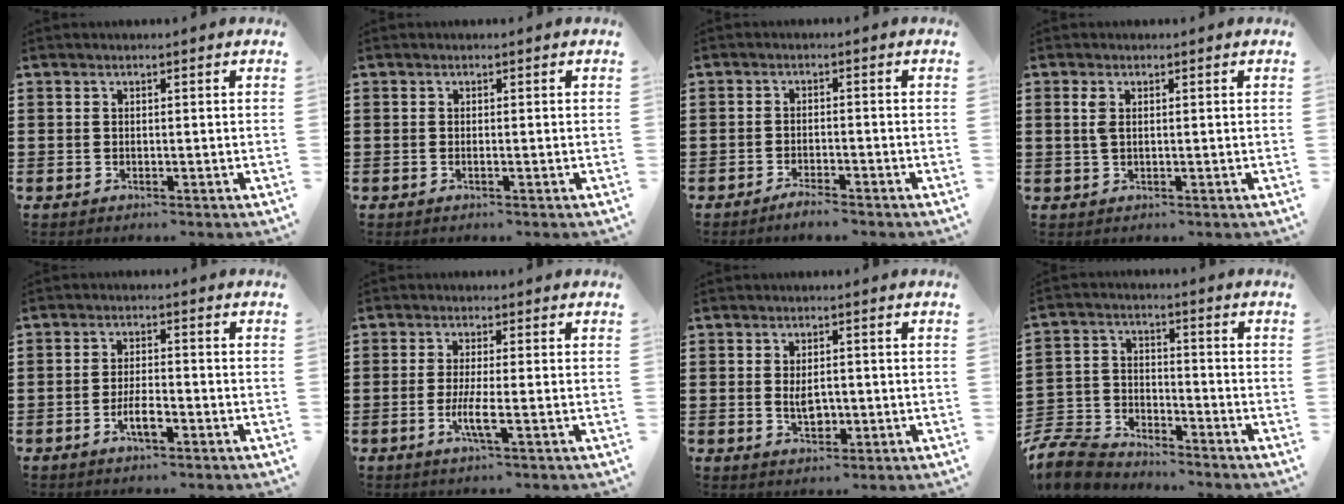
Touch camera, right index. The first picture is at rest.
{"total": 0.0}
{"total": 2.0, "force": [-1.9, 0.2, 0.6], "torque": [-0.014, 0.002, -0.036]}
{"total": 1.7, "force": [0.5, 0.6, 1.5], "torque": [-0.033, 0.003, 0.007]}
{"total": 4.2, "force": [-2.0, 1.5, 3.4], "torque": [-0.064, 0.004, -0.037]}
{"total": 4.1, "force": [-1.3, 0.3, 3.9], "torque": [-0.074, -0.008, -0.025]}
{"total": 3.5, "force": [-0.2, 1.8, 3.0], "torque": [-0.050, 0.001, -0.005]}
{"total": 7.4, "force": [-7.1, 1.7, 1.3], "torque": [-0.046, 0.007, -0.146]}